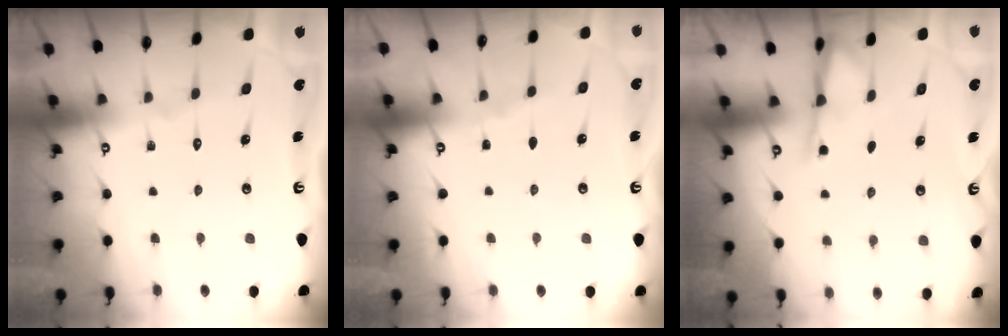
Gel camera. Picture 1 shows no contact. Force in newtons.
{"total": 2.5, "press": 2.5, "slide": 0.4}
{"total": 2.0, "press": 2.0, "slide": 0.4}